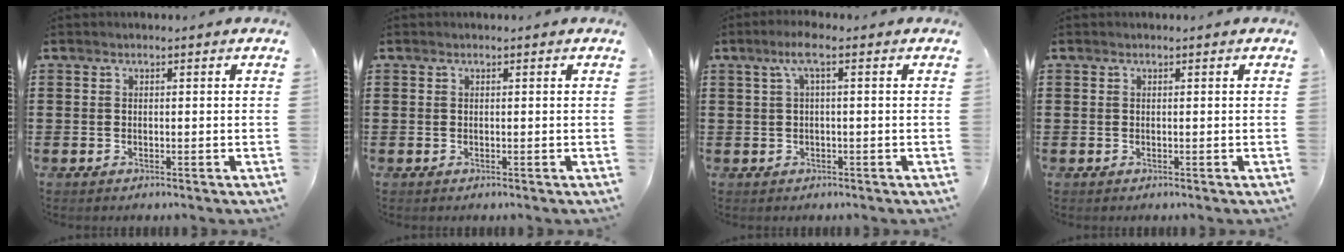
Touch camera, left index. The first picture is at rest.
{"total": 0.0}
{"total": 3.2, "force": [0.5, 0.3, 3.1], "torque": [-0.068, 0.000, 0.005]}
{"total": 0.0}